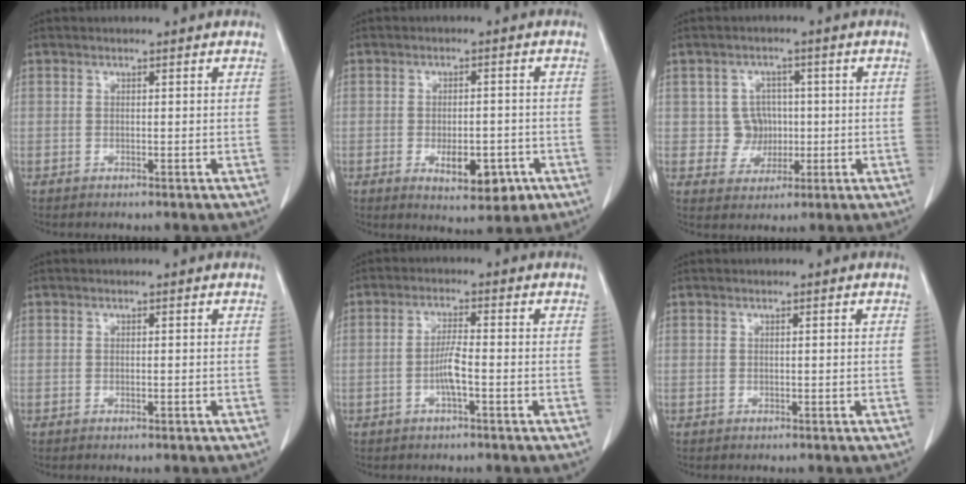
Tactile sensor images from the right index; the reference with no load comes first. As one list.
[{"total": 7.3, "force": [-2.7, 3.1, 6.0], "torque": [-0.083, -0.006, -0.028]}, {"total": 4.7, "force": [0.1, 4.6, 1.0], "torque": [-0.008, 0.012, 0.008]}, {"total": 0.7, "force": [-0.3, 0.1, 0.6], "torque": [-0.012, -0.002, -0.002]}, {"total": 3.7, "force": [-1.2, 0.2, 3.5], "torque": [-0.072, 0.002, -0.024]}, {"total": 0.0}]